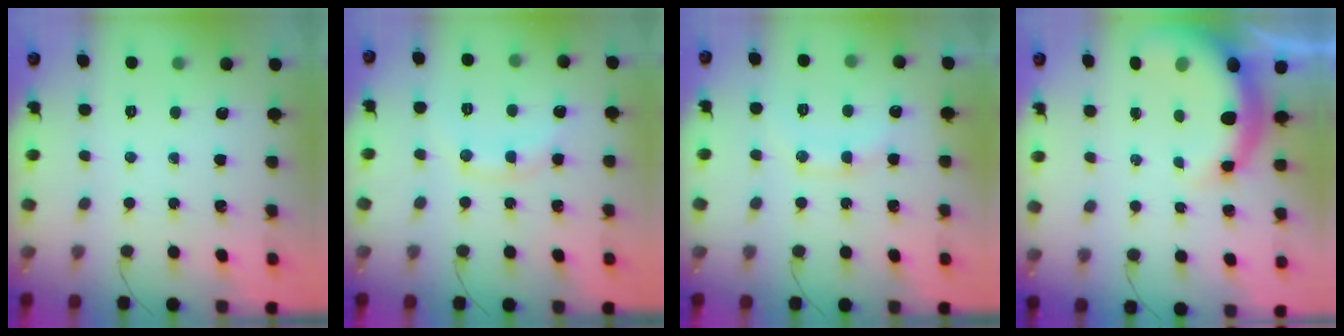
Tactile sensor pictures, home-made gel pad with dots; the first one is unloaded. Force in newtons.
{"total": 7.6, "press": 7.5, "slide": 0.4}
{"total": 10.9, "press": 10.9, "slide": 1.0}
{"total": 8.0, "press": 7.7, "slide": 1.9}